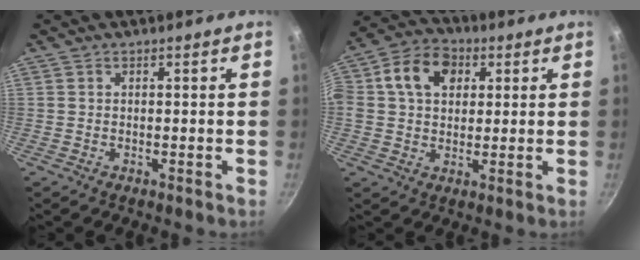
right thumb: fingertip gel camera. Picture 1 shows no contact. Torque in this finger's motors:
{"motor_torque": [0.77, 4.23, 1.07, -0.58, 0.29]}